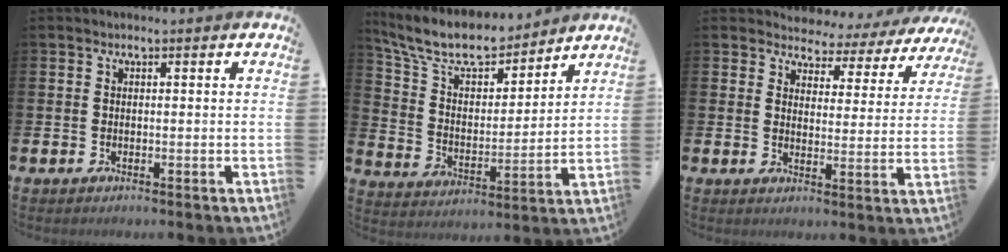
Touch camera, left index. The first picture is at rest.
{"total": 10.1, "force": [9.0, 3.0, 3.4], "torque": [-0.110, -0.059, 0.161]}
{"total": 3.2, "force": [2.8, 1.5, -0.1], "torque": [-0.009, -0.035, 0.038]}